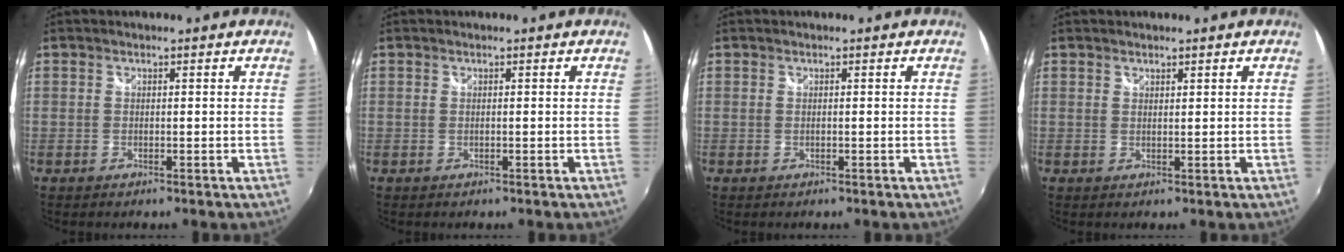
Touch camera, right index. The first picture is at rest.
{"total": 0.0}
{"total": 0.0}
{"total": 0.8, "force": [0.8, 0.3, 0.1], "torque": [-0.001, 0.001, 0.014]}